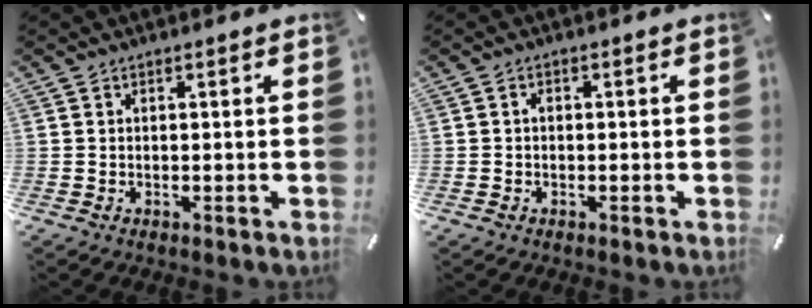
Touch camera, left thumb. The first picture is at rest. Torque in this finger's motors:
{"motor_torque": [-0.11, 0.03, 0.09, 0.04, 0.02]}